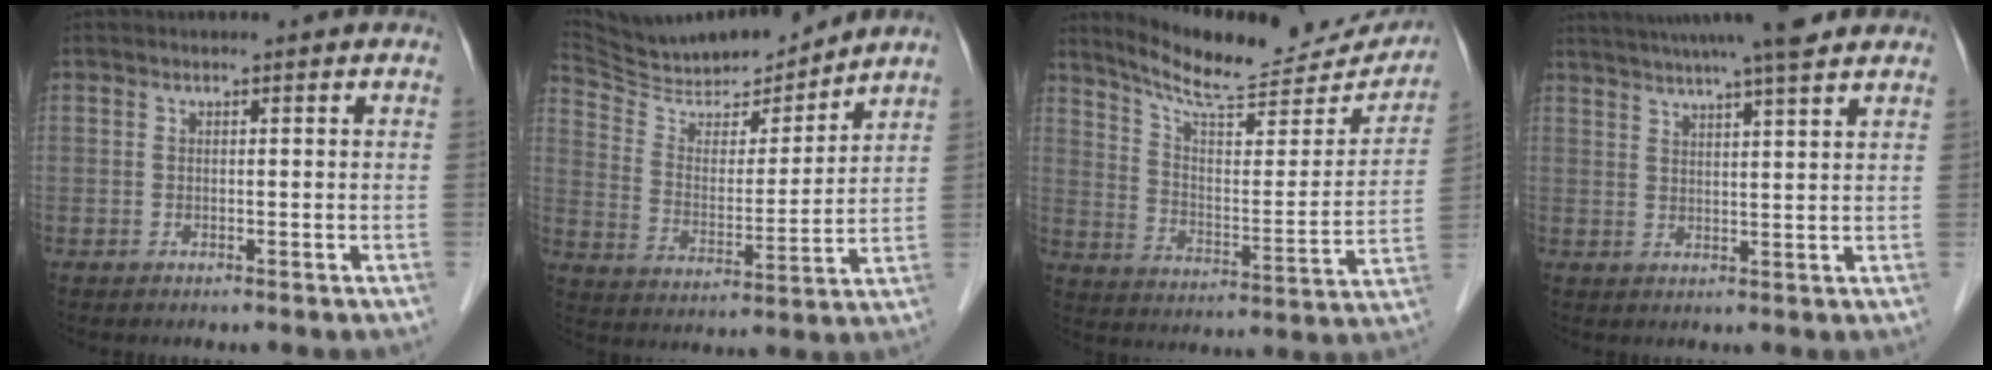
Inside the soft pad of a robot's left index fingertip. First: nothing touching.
{"total": 14.9, "force": [14.4, 1.7, 3.8], "torque": [-0.074, -0.006, 0.248]}
{"total": 20.5, "force": [19.1, 3.4, 6.5], "torque": [-0.098, -0.038, 0.265]}
{"total": 14.0, "force": [12.0, 0.2, 7.3], "torque": [-0.126, 0.027, 0.167]}